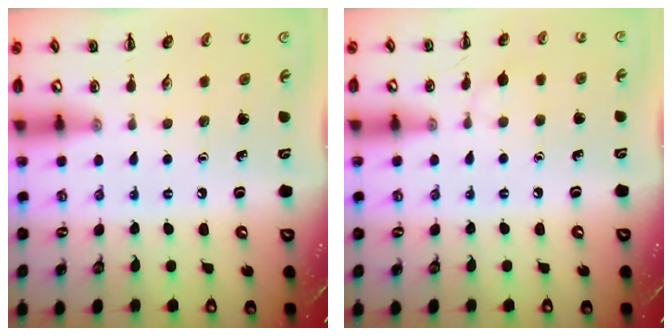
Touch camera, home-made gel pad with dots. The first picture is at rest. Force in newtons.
{"total": 5.4, "press": 5.1, "slide": 1.8}